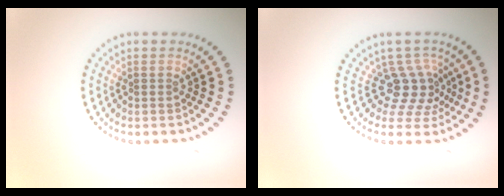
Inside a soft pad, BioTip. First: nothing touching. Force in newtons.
{"total": 3.6, "press": 2.7, "slide": 2.4}